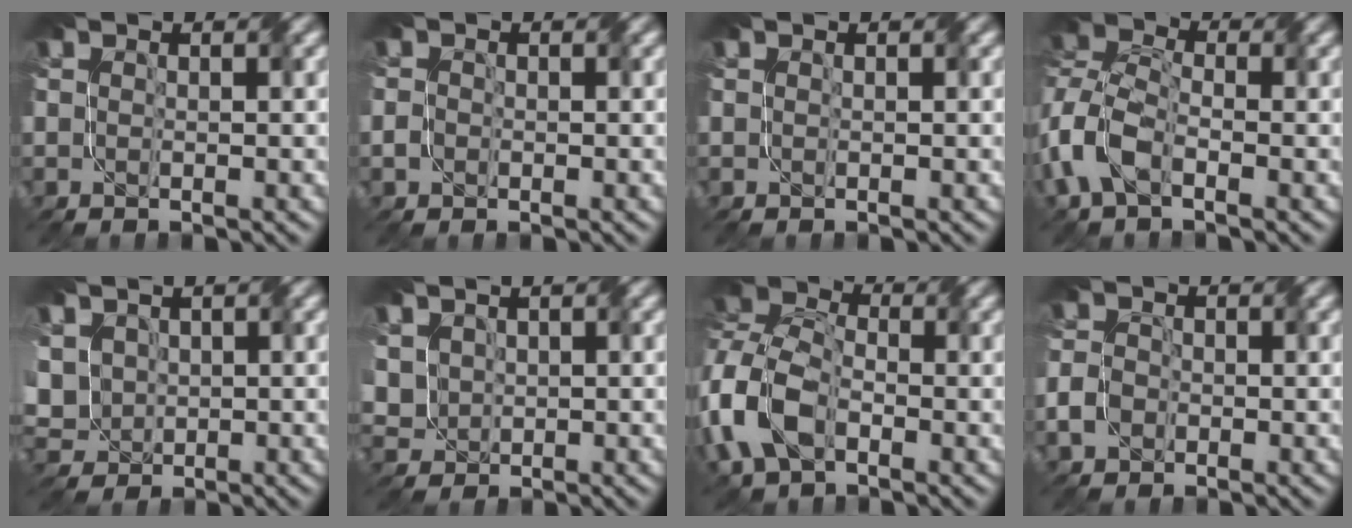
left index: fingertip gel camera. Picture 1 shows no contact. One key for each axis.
{"total": 0.8, "fx": -0.7, "fy": 0.3, "fz": 0.1, "tx": -0.002, "ty": 0.001, "tz": -0.016}
{"total": 0.0}
{"total": 6.3, "fx": -2.6, "fy": 3.4, "fz": 4.6, "tx": -0.108, "ty": 0.013, "tz": -0.066}
{"total": 4.4, "fx": 0.6, "fy": 3.7, "fz": 2.3, "tx": -0.079, "ty": 0.009, "tz": 0.014}
{"total": 3.0, "fx": 0.8, "fy": 2.6, "fz": 1.2, "tx": -0.052, "ty": 0.009, "tz": 0.033}
{"total": 8.3, "fx": -3.2, "fy": 5.0, "fz": 5.8, "tx": -0.137, "ty": 0.006, "tz": -0.078}
{"total": 2.2, "fx": -1.4, "fy": 1.5, "fz": 0.8, "tx": -0.019, "ty": 0.003, "tz": -0.030}